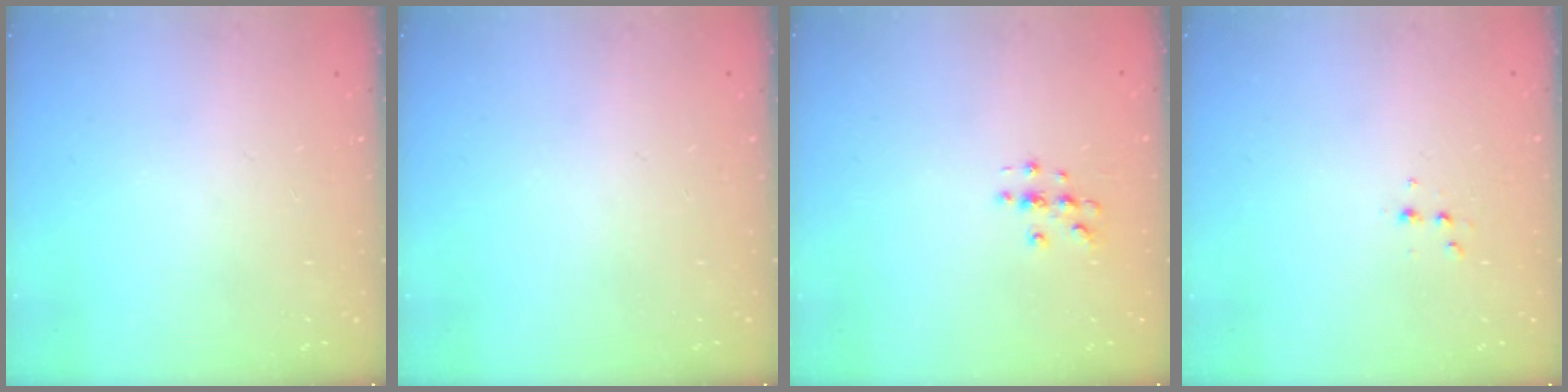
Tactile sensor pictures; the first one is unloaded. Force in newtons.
{"total": 0.0}
{"total": 3.0, "press": 3.0, "slide": 0.3}
{"total": 2.6, "press": 2.5, "slide": 0.8}